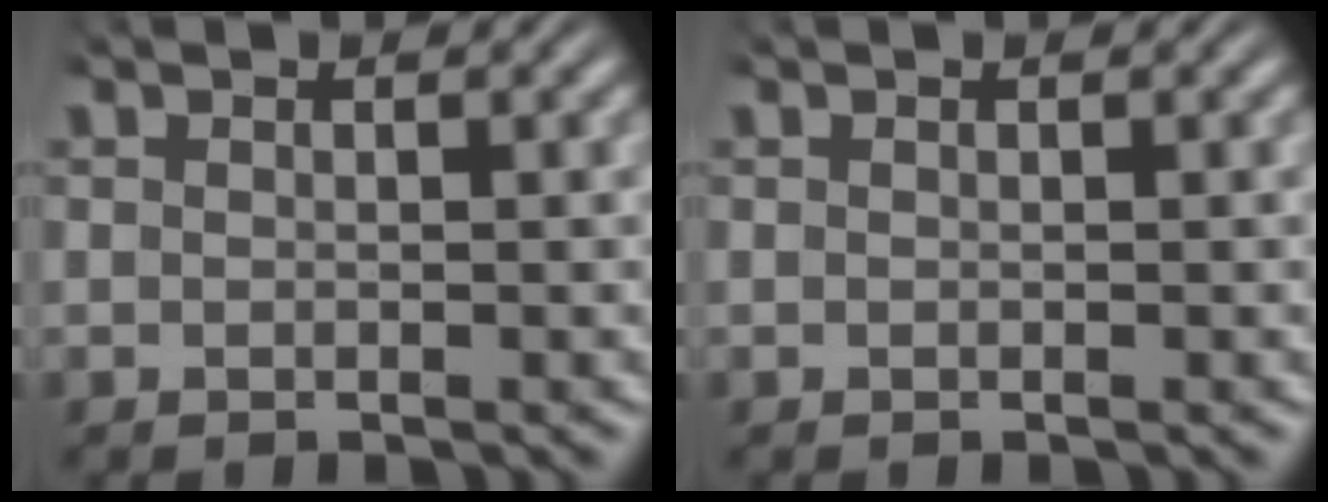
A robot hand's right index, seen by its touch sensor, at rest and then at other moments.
{"total": 0.0}